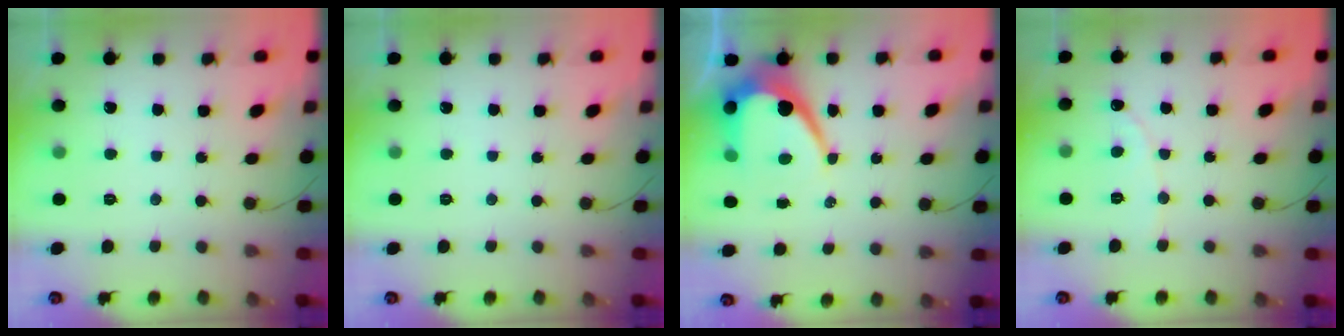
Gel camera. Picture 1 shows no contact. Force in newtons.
{"total": 0.0}
{"total": 10.7, "press": 10.7, "slide": 0.9}
{"total": 1.9, "press": 1.9, "slide": 0.1}